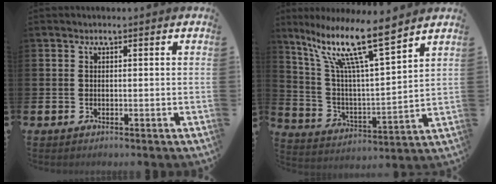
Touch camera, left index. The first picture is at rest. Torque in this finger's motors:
{"motor_torque": [0.31, -0.23, 1.05, 0.21]}